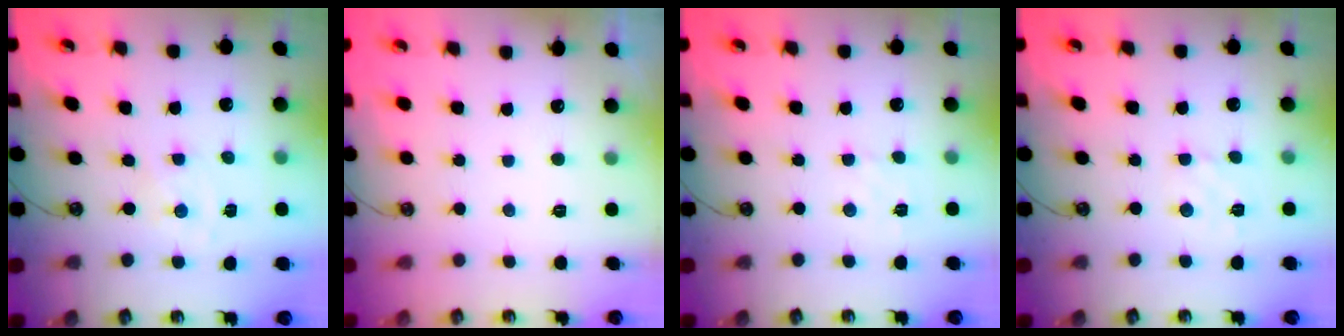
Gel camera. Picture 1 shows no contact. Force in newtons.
{"total": 0.0}
{"total": 1.6, "press": 1.5, "slide": 0.4}
{"total": 1.8, "press": 1.7, "slide": 0.7}